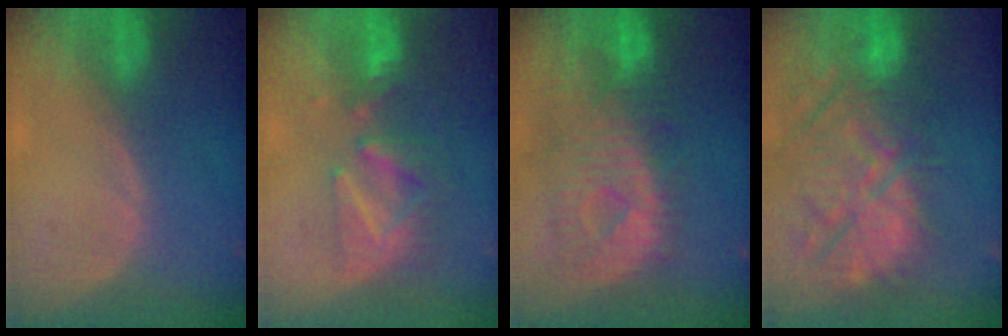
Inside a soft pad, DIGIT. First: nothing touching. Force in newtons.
{"total": 8.2, "press": 7.4, "slide": 3.6}
{"total": 11.0, "press": 9.7, "slide": 5.2}
{"total": 15.0, "press": 12.9, "slide": 7.5}